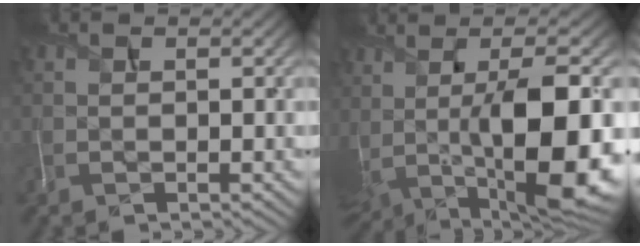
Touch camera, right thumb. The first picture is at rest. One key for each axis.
{"total": 16.0, "fx": -0.1, "fy": 6.0, "fz": 14.9, "tx": -0.238, "ty": 0.002, "tz": 0.010}